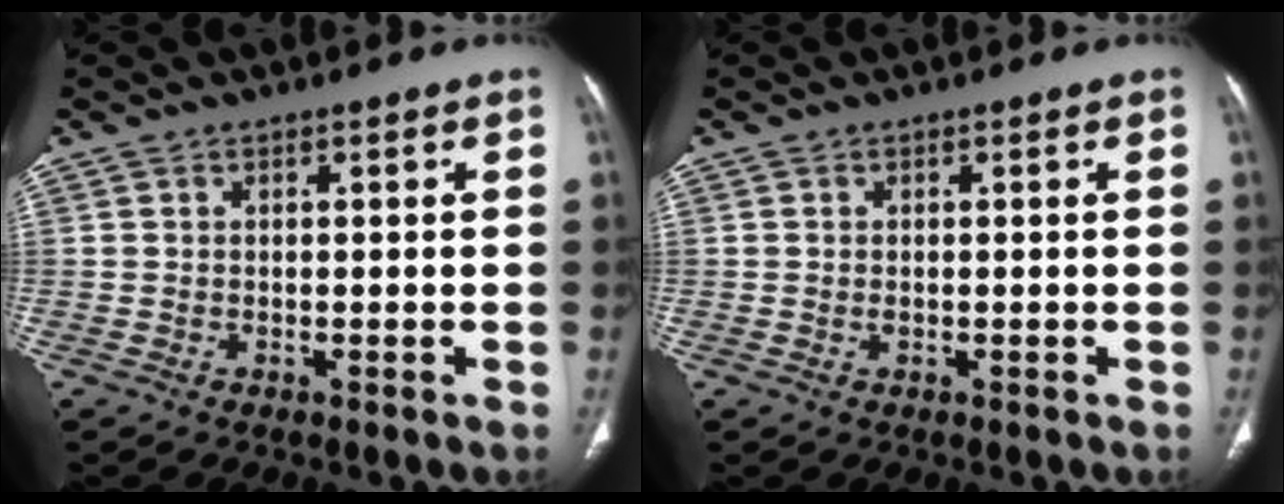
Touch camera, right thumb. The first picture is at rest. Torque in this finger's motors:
{"motor_torque": [-0.32, 0.06, -0.06, 0.39, -0.04]}